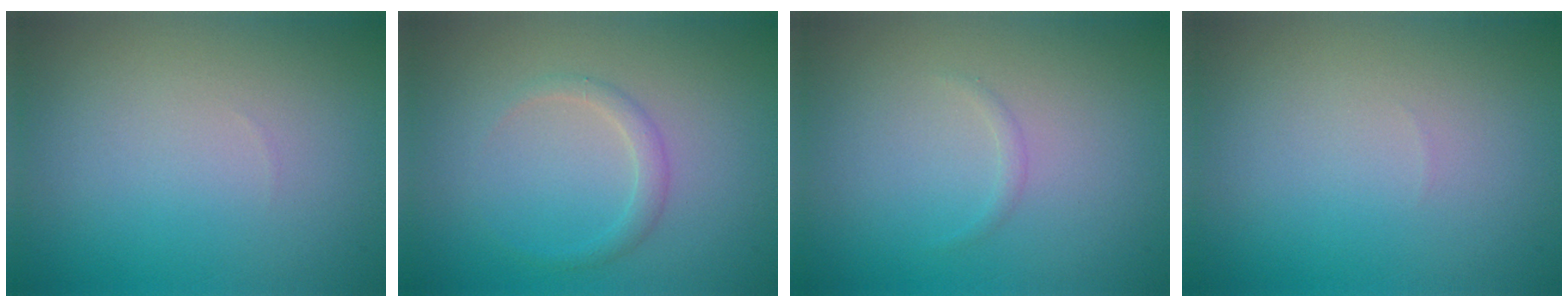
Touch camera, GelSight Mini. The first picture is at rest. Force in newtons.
{"total": 1.3, "press": 1.3, "slide": 0.0}
{"total": 0.5, "press": 0.5, "slide": 0.0}
{"total": 0.0}